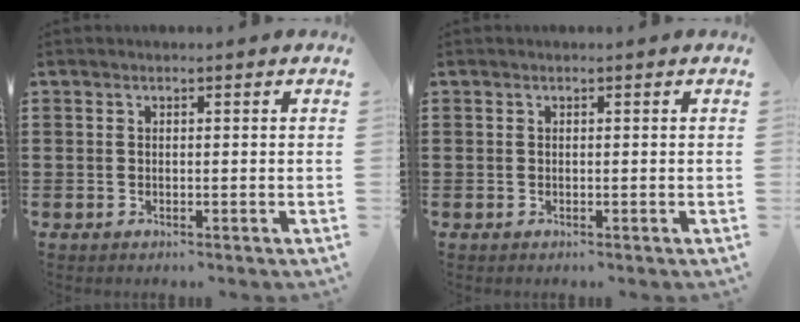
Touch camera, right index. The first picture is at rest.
{"total": 0.0}